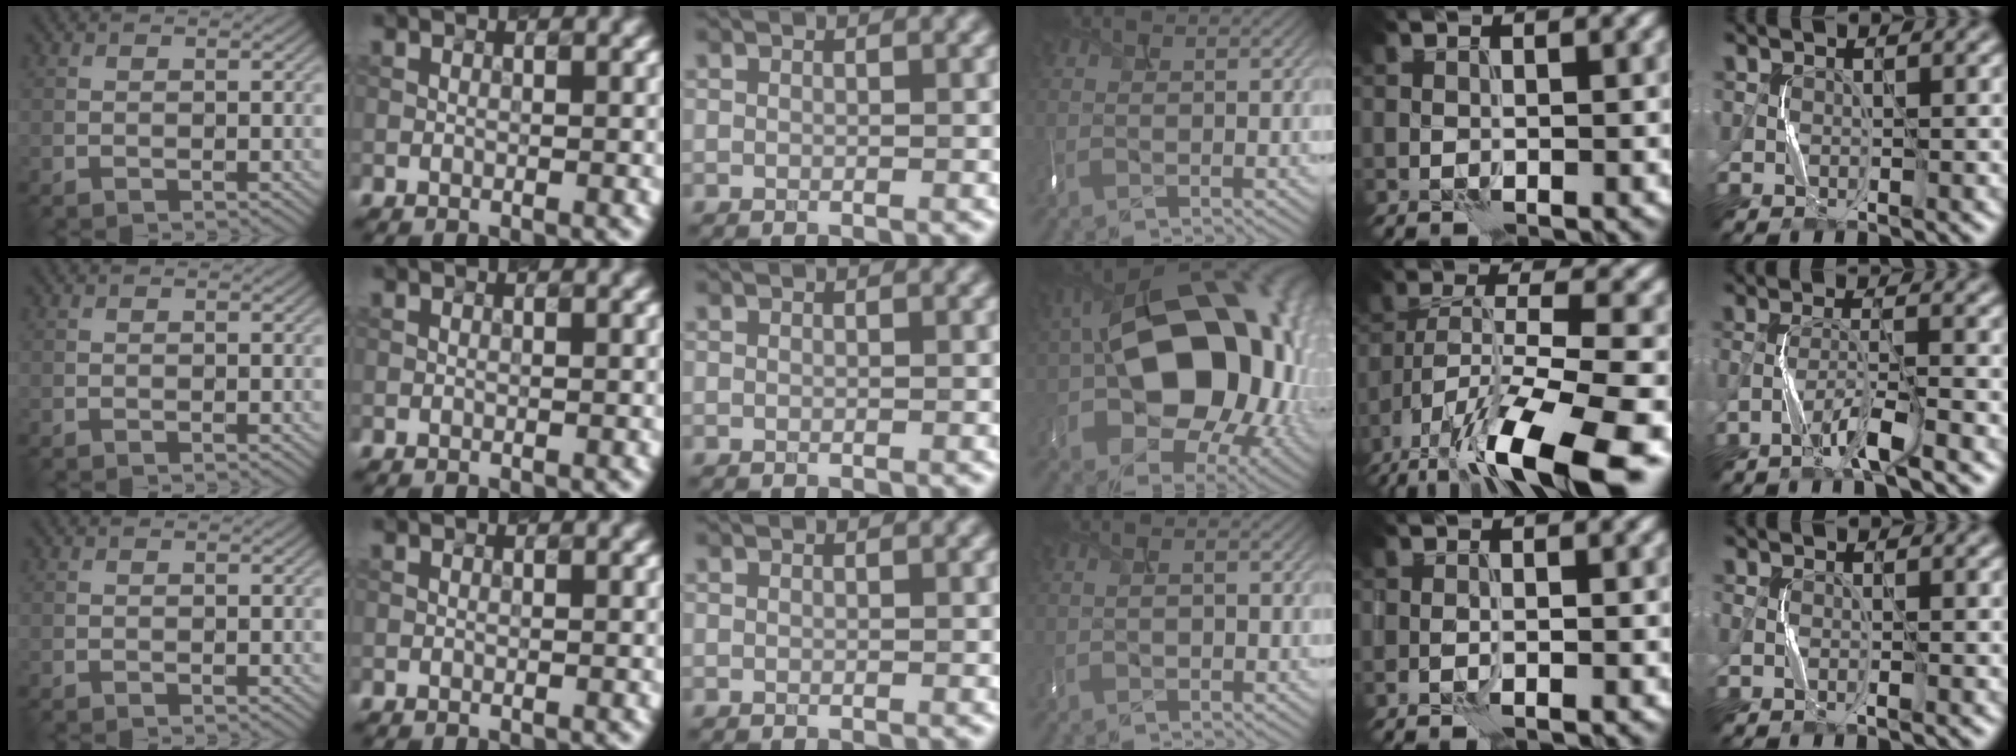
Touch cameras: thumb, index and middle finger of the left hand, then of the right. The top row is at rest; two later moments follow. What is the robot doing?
{"motion": "shake", "object": "tambourine"}